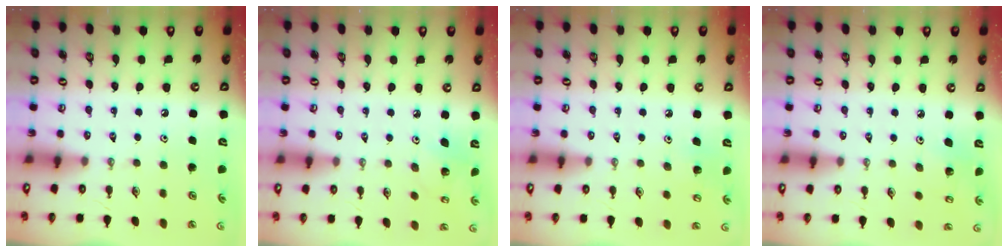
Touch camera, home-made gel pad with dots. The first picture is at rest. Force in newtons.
{"total": 3.6, "press": 3.6, "slide": 0.3}
{"total": 7.0, "press": 6.9, "slide": 0.9}
{"total": 3.0, "press": 2.6, "slide": 1.5}